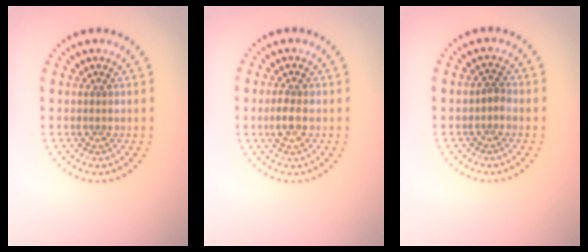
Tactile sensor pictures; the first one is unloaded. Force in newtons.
{"total": 1.9, "press": 1.8, "slide": 0.5}
{"total": 1.0, "press": 0.9, "slide": 0.4}